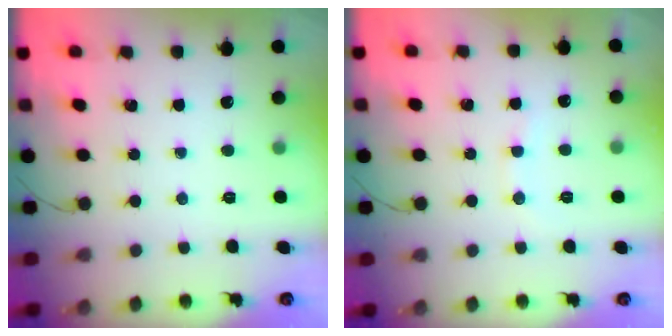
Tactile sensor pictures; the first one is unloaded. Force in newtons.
{"total": 3.7, "press": 3.6, "slide": 0.9}